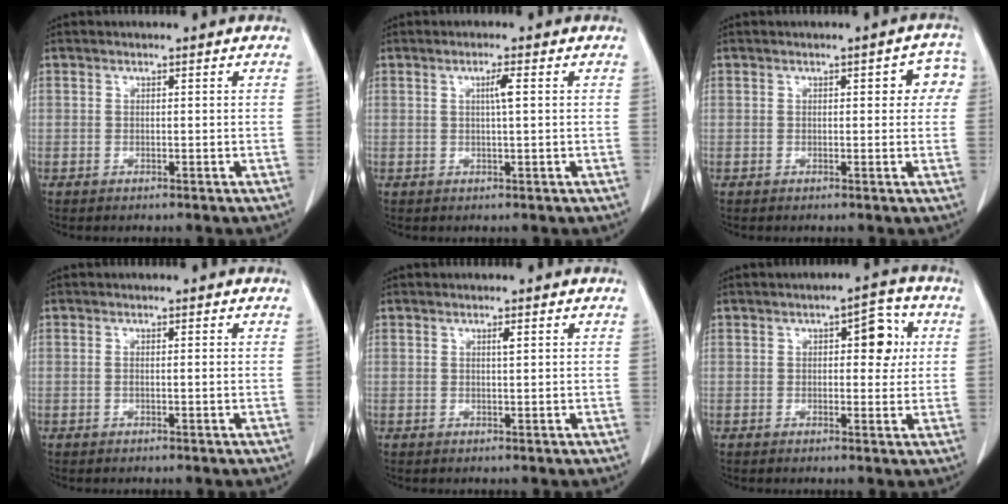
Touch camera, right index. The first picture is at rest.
{"total": 2.0, "force": [0.4, -0.2, 2.0], "torque": [-0.036, 0.001, 0.008]}
{"total": 4.3, "force": [1.1, 1.8, 3.7], "torque": [-0.027, 0.017, 0.006]}
{"total": 0.6, "force": [-0.1, 0.0, 0.6], "torque": [-0.014, 0.001, 0.002]}
{"total": 0.8, "force": [0.3, 0.0, 0.7], "torque": [-0.015, 0.000, 0.008]}
{"total": 5.5, "force": [1.3, 2.5, 4.7], "torque": [-0.058, 0.019, 0.015]}